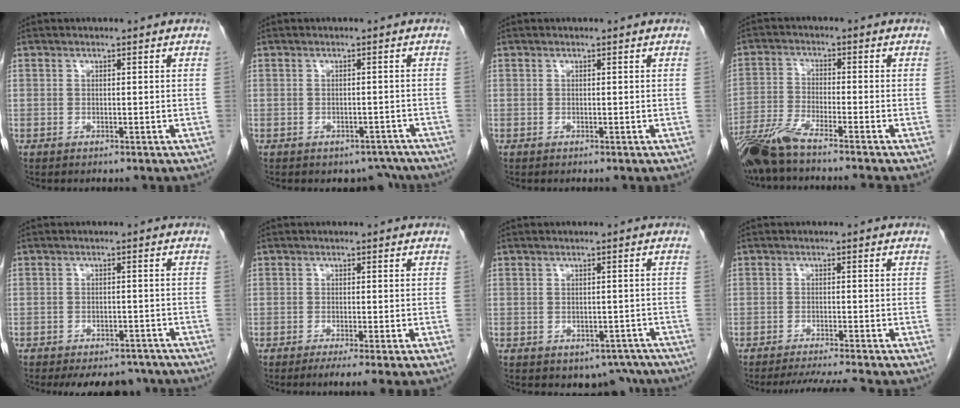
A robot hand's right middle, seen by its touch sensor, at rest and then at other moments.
{"total": 3.8, "force": [-3.3, 2.0, -0.1], "torque": [0.016, 0.012, -0.038]}
{"total": 0.0}
{"total": 8.6, "force": [-7.2, -0.8, 4.7], "torque": [-0.084, -0.032, -0.135]}
{"total": 10.7, "force": [-9.2, 4.3, 3.4], "torque": [-0.050, 0.004, -0.109]}
{"total": 4.9, "force": [-3.5, -0.7, 3.4], "torque": [-0.037, -0.012, -0.052]}
{"total": 4.9, "force": [-3.7, 3.0, 1.0], "torque": [0.009, 0.012, -0.045]}
{"total": 6.3, "force": [-5.7, -1.1, 2.4], "torque": [-0.028, -0.012, -0.090]}